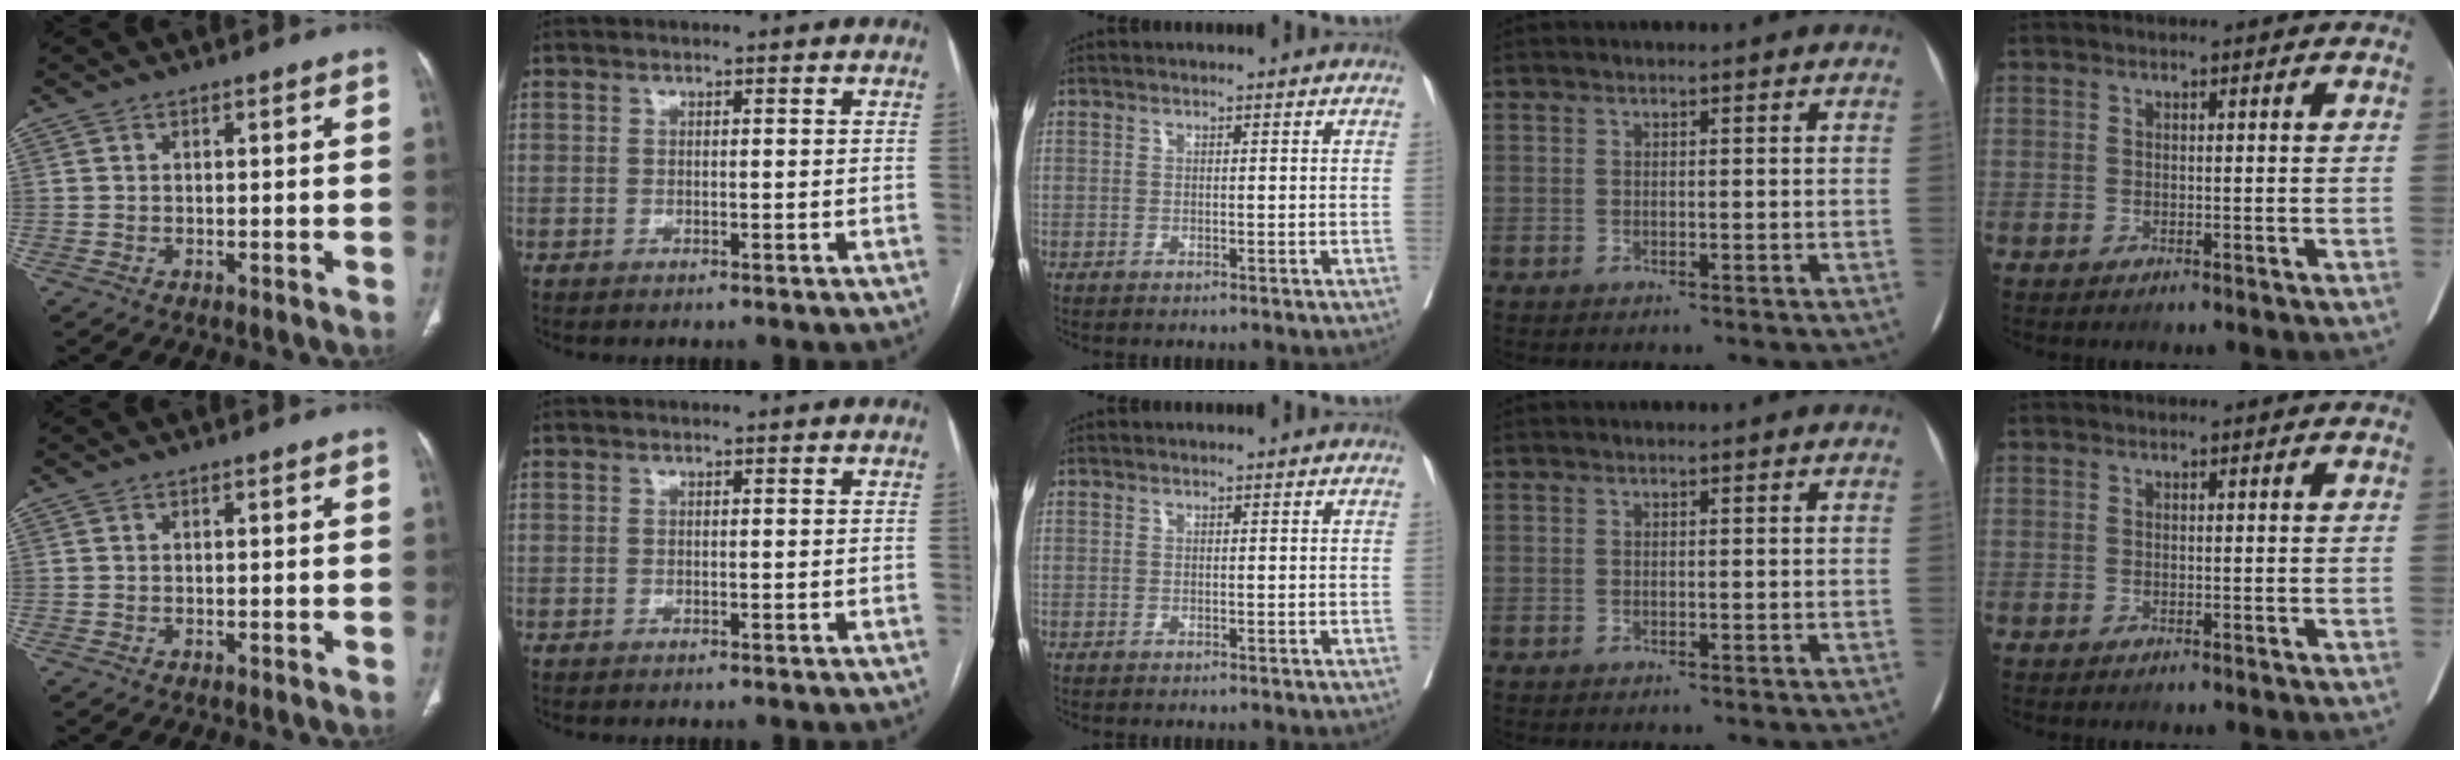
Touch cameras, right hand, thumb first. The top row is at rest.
{}